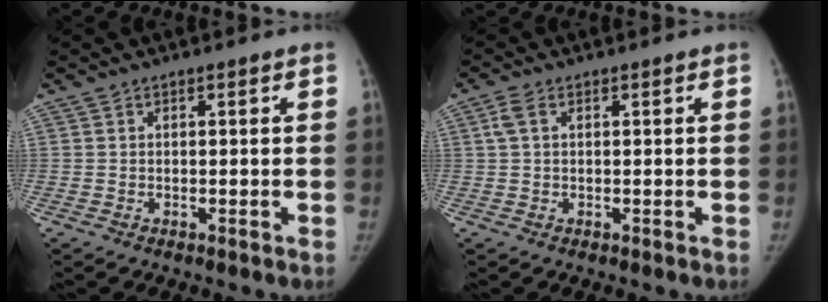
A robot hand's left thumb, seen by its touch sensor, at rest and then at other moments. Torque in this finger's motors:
{"motor_torque": [0.57, 0.02, 0.44, -1.01, 0.23]}